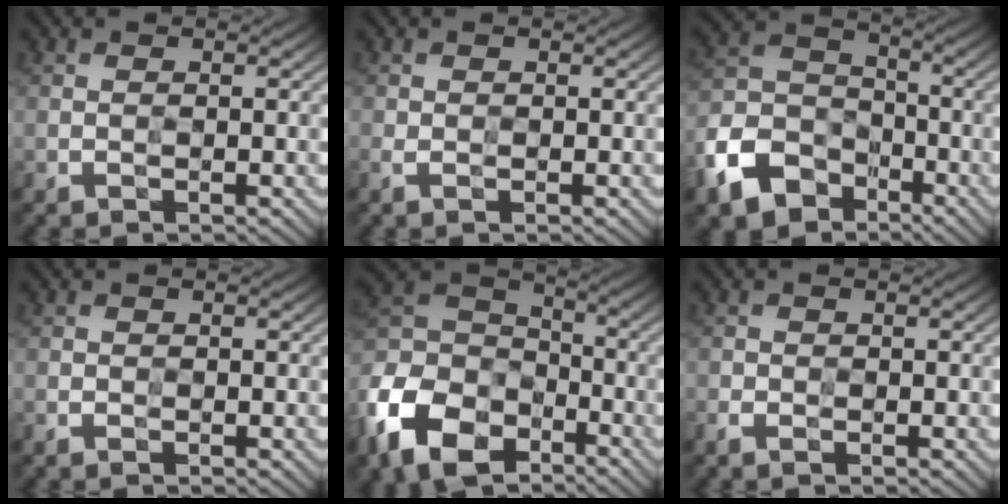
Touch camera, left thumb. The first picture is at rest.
{"total": 1.5, "force": [-0.7, 0.9, 1.0], "torque": [-0.022, -0.001, -0.014]}
{"total": 11.1, "force": [-6.3, 7.6, 5.1], "torque": [-0.135, -0.022, -0.135]}
{"total": 0.8, "force": [-0.6, 0.5, 0.3], "torque": [-0.004, -0.001, -0.011]}
{"total": 15.0, "force": [-8.6, 9.8, 7.5], "torque": [-0.221, -0.034, -0.174]}
{"total": 1.6, "force": [-1.1, 0.9, 0.7], "torque": [-0.010, -0.003, -0.025]}